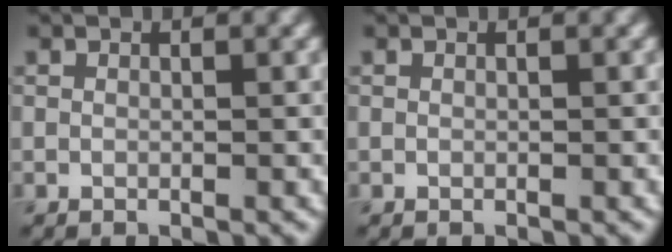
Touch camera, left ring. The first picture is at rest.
{"total": 0.0}